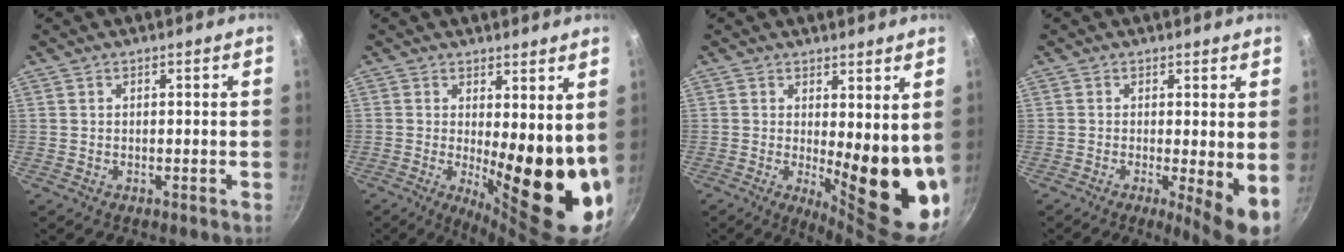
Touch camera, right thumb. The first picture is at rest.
{"total": 16.0, "force": [0.7, 5.4, 15.1], "torque": [-0.169, -0.040, 0.022]}
{"total": 14.3, "force": [0.9, 4.7, 13.5], "torque": [-0.143, -0.042, 0.023]}
{"total": 6.4, "force": [-0.5, 1.4, 6.2], "torque": [-0.086, -0.015, -0.006]}